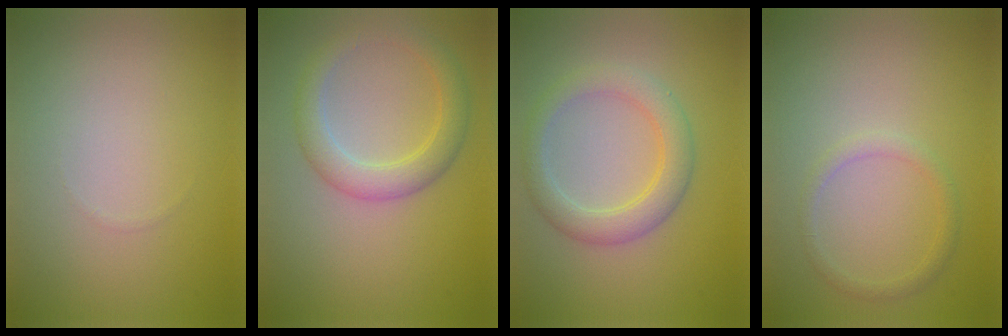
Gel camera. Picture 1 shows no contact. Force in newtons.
{"total": 3.6, "press": 3.6, "slide": 0.0}
{"total": 3.7, "press": 3.7, "slide": 0.0}
{"total": 1.4, "press": 1.3, "slide": 0.2}